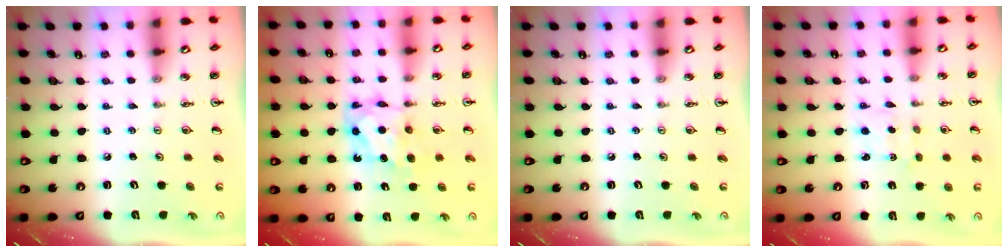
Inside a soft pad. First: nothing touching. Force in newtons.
{"total": 6.6, "press": 6.6, "slide": 0.3}
{"total": 0.0}
{"total": 1.7, "press": 1.5, "slide": 0.8}